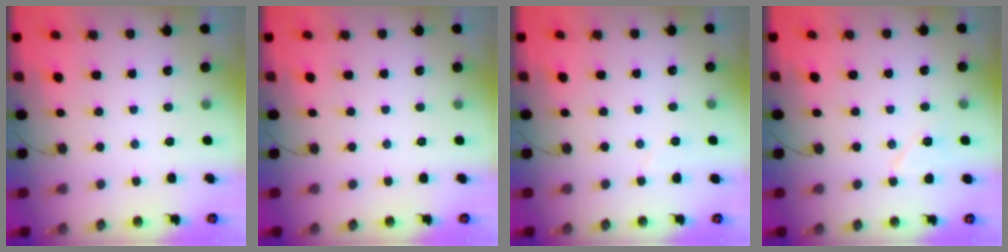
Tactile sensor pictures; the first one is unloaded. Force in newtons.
{"total": 0.0}
{"total": 3.8, "press": 2.7, "slide": 2.7}
{"total": 6.5, "press": 6.4, "slide": 1.0}